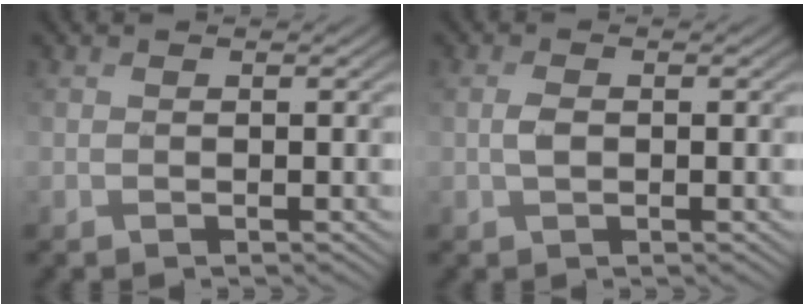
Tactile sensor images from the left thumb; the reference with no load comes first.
{"total": 1.1, "force": [0.4, 0.4, 1.0], "torque": [-0.021, 0.007, 0.006]}